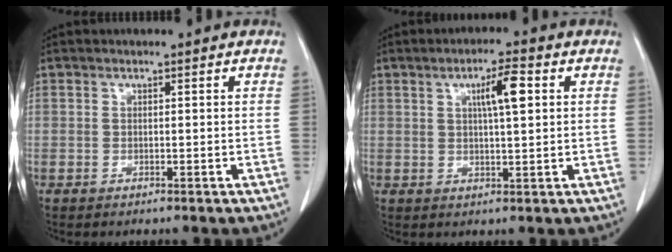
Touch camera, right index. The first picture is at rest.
{"total": 5.4, "force": [1.7, 0.6, 5.1], "torque": [-0.087, 0.005, 0.028]}